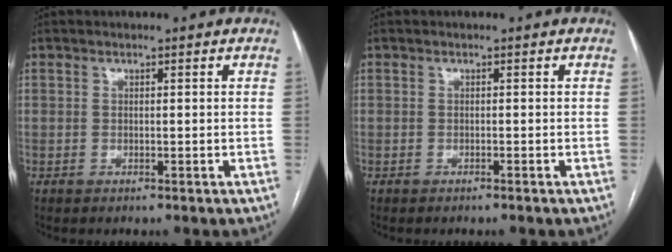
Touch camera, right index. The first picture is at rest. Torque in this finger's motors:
{"motor_torque": [0.14, -0.03, 0.00, 0.01]}